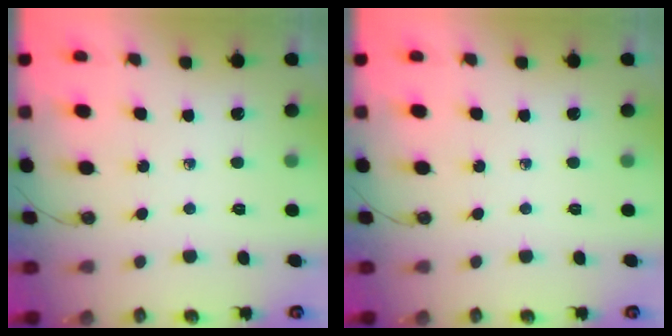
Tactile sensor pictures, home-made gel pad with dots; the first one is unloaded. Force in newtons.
{"total": 0.0}